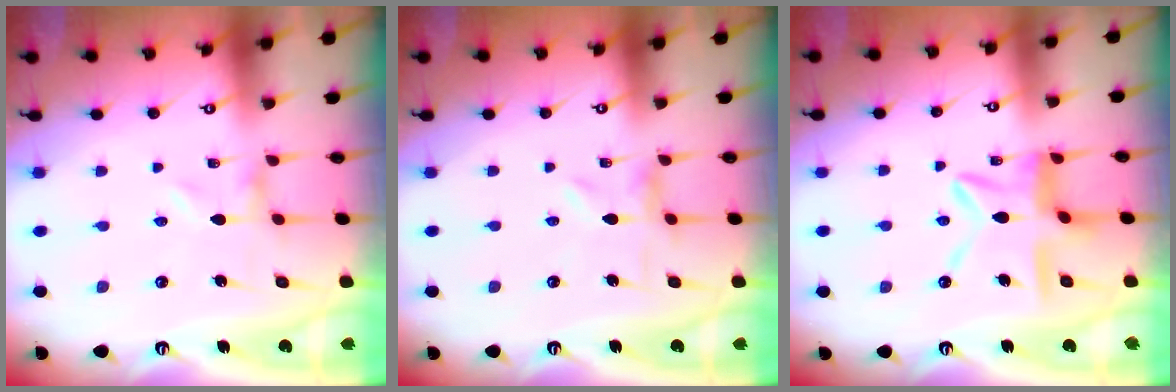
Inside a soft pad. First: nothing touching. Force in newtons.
{"total": 0.9, "press": 0.9, "slide": 0.3}
{"total": 12.7, "press": 12.6, "slide": 1.3}